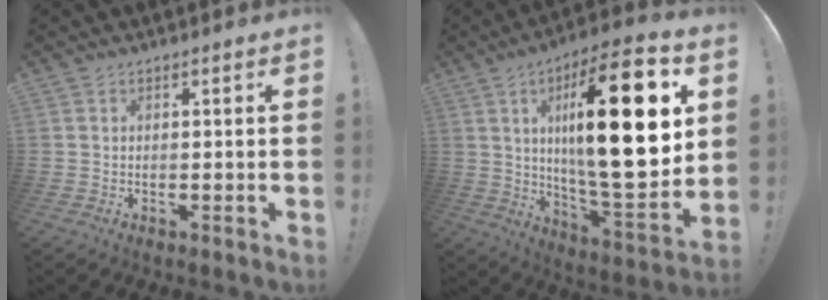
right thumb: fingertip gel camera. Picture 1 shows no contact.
{"total": 28.7, "force": [6.4, 7.9, 26.8], "torque": [-0.449, -0.033, 0.092]}